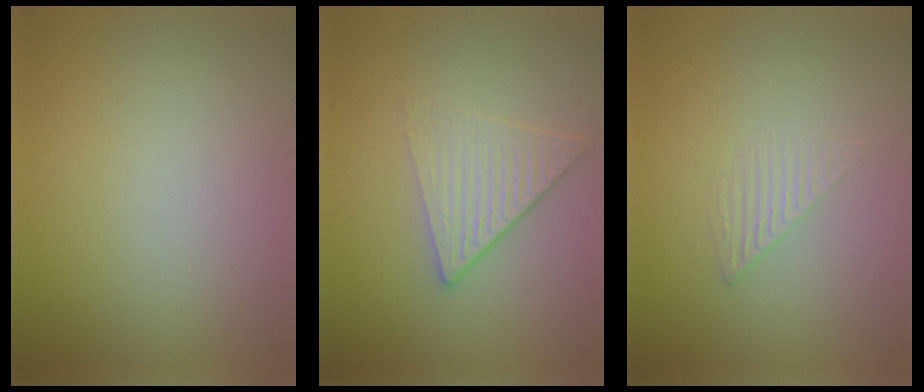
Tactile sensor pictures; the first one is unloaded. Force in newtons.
{"total": 3.5, "press": 2.8, "slide": 2.2}
{"total": 1.4, "press": 0.3, "slide": 1.4}